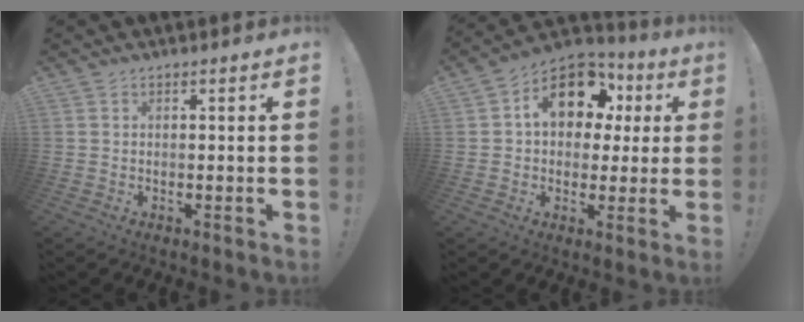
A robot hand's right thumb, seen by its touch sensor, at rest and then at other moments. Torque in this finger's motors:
{"motor_torque": [1.15, 1.28, 1.35, 0.07, 0.07]}